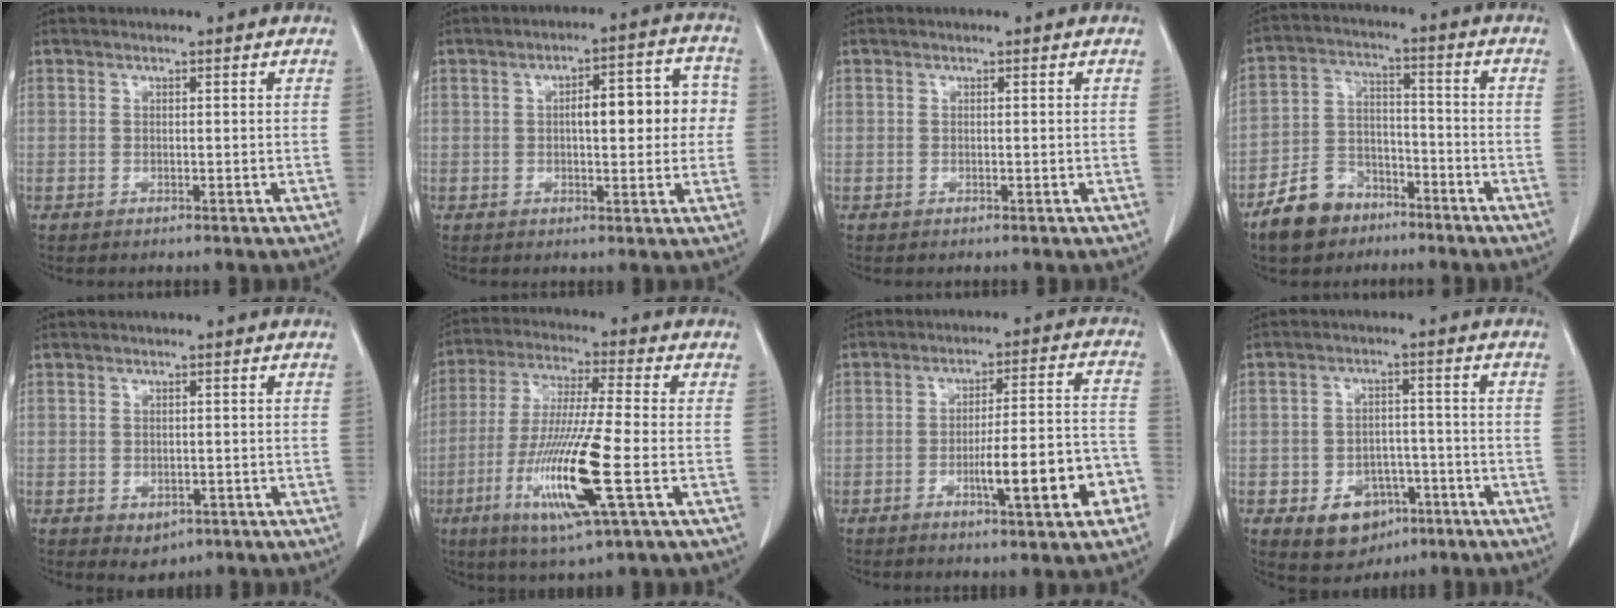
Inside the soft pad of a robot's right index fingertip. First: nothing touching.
{"total": 9.4, "force": [0.6, 3.1, 8.8], "torque": [-0.116, 0.035, 0.010]}
{"total": 0.0}
{"total": 9.5, "force": [-6.8, 5.9, 3.2], "torque": [-0.074, 0.009, -0.122]}
{"total": 2.5, "force": [-1.0, 1.8, 1.3], "torque": [-0.013, 0.000, -0.001]}
{"total": 15.5, "force": [-4.8, 0.4, 14.7], "torque": [-0.299, -0.025, -0.090]}
{"total": 12.3, "force": [-4.8, 1.7, 11.2], "torque": [-0.158, 0.019, -0.063]}
{"total": 7.9, "force": [-3.8, 5.6, 4.1], "torque": [-0.064, 0.007, -0.049]}